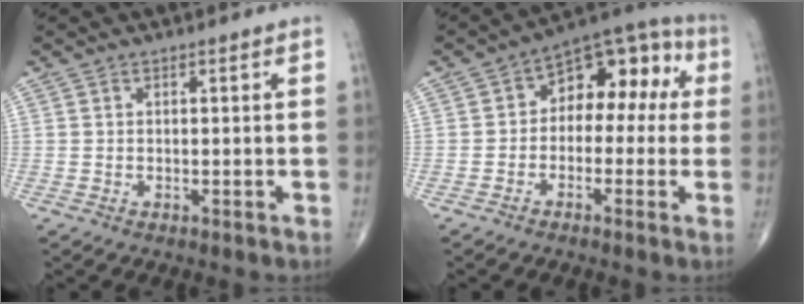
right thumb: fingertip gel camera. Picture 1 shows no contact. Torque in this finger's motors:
{"motor_torque": [-0.11, 0.49, 0.32, 0.24, 0.12]}